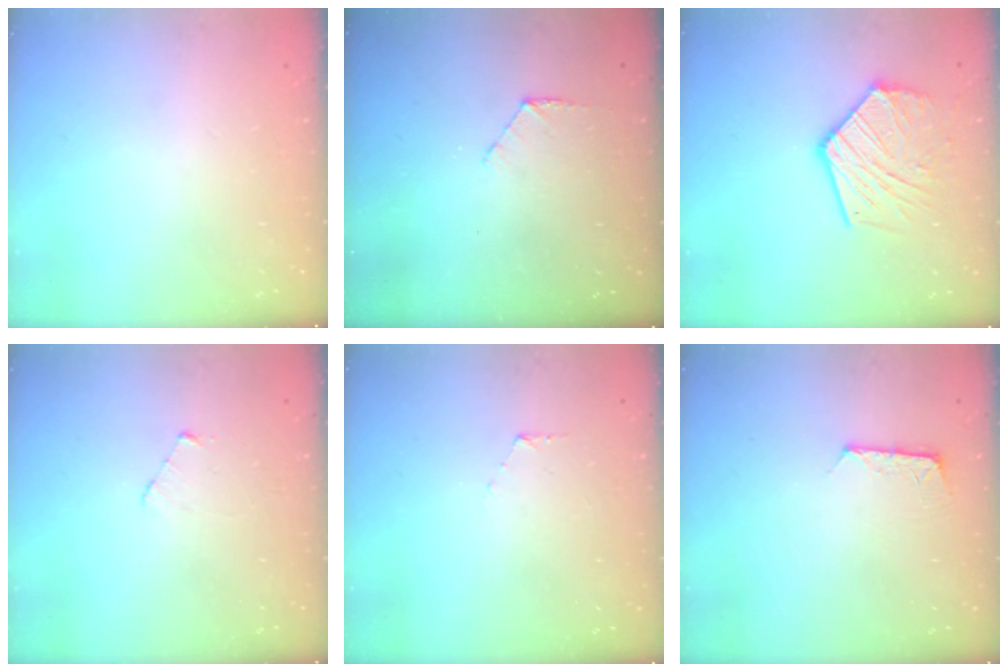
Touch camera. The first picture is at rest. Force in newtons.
{"total": 4.6, "press": 4.5, "slide": 0.4}
{"total": 16.4, "press": 16.3, "slide": 1.7}
{"total": 2.6, "press": 2.6, "slide": 0.3}
{"total": 3.2, "press": 3.2, "slide": 0.3}
{"total": 5.3, "press": 5.2, "slide": 0.6}